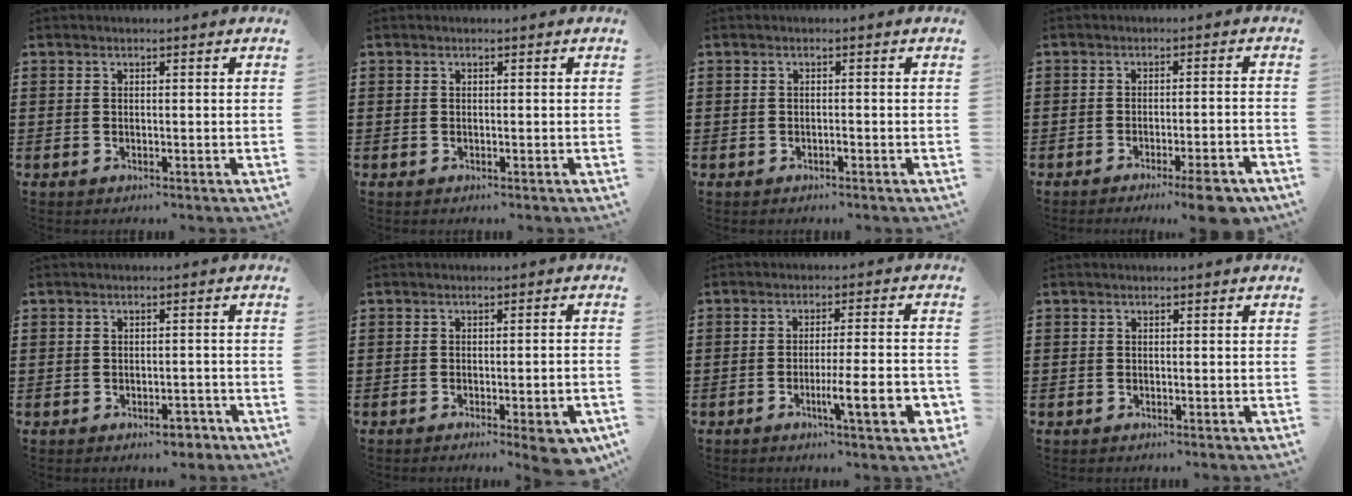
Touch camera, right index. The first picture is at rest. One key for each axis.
{"total": 0.0}
{"total": 0.6, "fx": -0.5, "fy": 0.1, "fz": 0.4, "tx": -0.008, "ty": -0.003, "tz": -0.009}
{"total": 5.1, "fx": -3.9, "fy": 0.0, "fz": 3.4, "tx": -0.052, "ty": -0.009, "tz": -0.066}
{"total": 2.6, "fx": -2.1, "fy": 1.2, "fz": 1.0, "tx": -0.020, "ty": 0.002, "tz": -0.040}
{"total": 3.9, "fx": -2.2, "fy": 0.3, "fz": 3.2, "tx": -0.049, "ty": -0.007, "tz": -0.033}
{"total": 9.4, "fx": -3.1, "fy": 1.2, "fz": 8.8, "tx": -0.131, "ty": -0.008, "tz": -0.049}
{"total": 0.0}